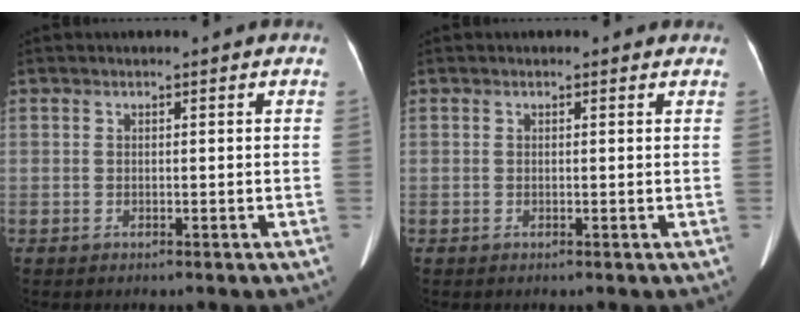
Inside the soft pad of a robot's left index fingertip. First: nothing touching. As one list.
[{"total": 0.7, "force": [0.4, 0.5, 0.0], "torque": [-0.005, -0.007, -0.004]}]